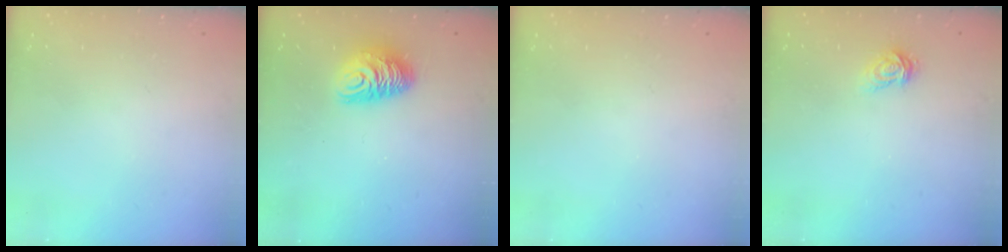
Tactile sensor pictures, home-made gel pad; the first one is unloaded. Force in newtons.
{"total": 10.7, "press": 10.6, "slide": 0.8}
{"total": 0.0}
{"total": 3.2, "press": 3.2, "slide": 0.3}